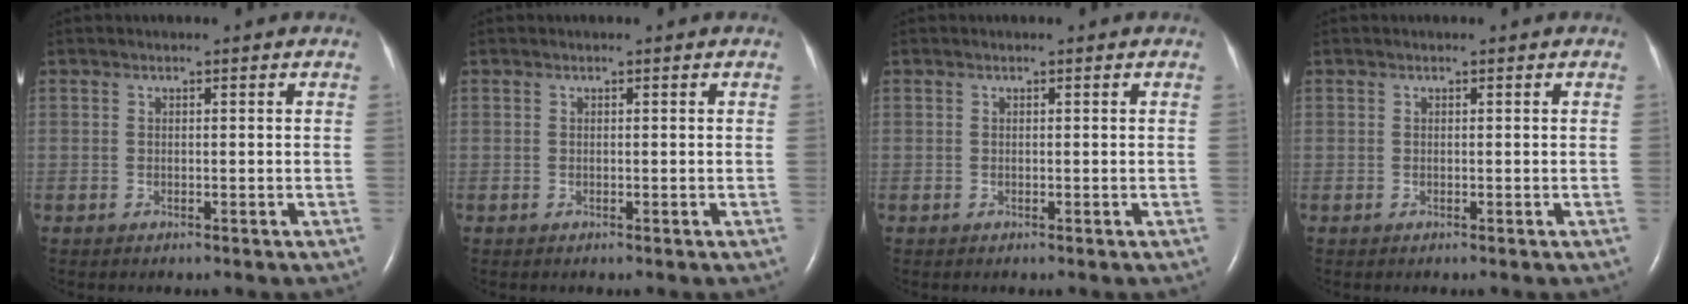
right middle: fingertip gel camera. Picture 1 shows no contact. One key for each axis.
{"total": 0.0}
{"total": 0.0}
{"total": 0.0}